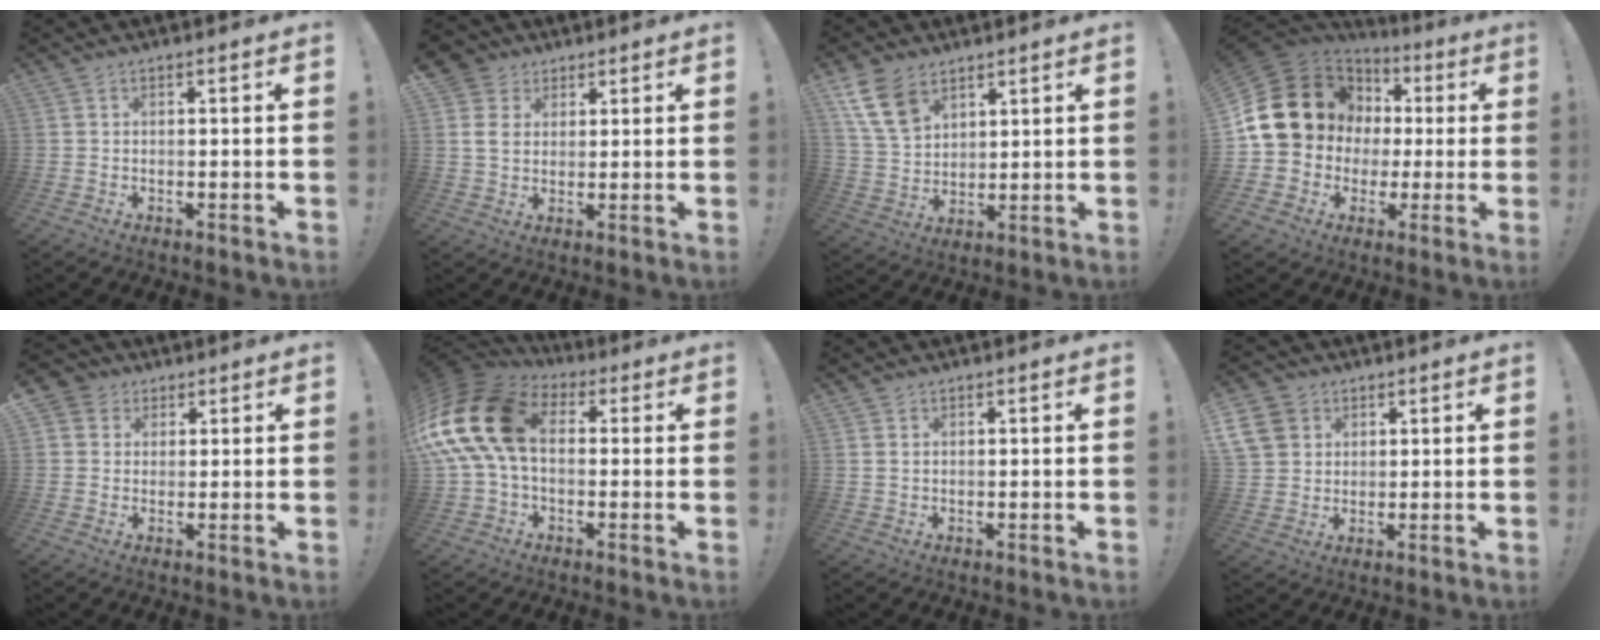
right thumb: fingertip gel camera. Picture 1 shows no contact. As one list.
[{"total": 6.8, "force": [2.6, 5.8, 2.4], "torque": [-0.038, -0.007, 0.052]}, {"total": 12.2, "force": [7.5, 7.4, 6.1], "torque": [-0.121, -0.027, 0.148]}, {"total": 20.3, "force": [4.7, 17.2, 9.7], "torque": [-0.161, -0.021, 0.125]}, {"total": 5.0, "force": [1.8, 4.6, 1.1], "torque": [-0.019, -0.004, 0.037]}, {"total": 22.2, "force": [3.1, 14.4, 16.5], "torque": [-0.323, 0.011, 0.060]}, {"total": 1.3, "force": [0.8, 0.9, 0.4], "torque": [-0.003, -0.001, 0.013]}, {"total": 9.5, "force": [3.8, 8.0, 3.6], "torque": [-0.068, -0.017, 0.077]}]